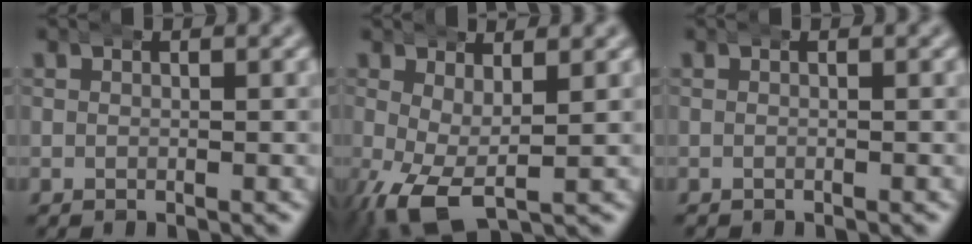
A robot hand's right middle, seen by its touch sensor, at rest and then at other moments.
{"total": 5.5, "force": [-1.7, 2.7, 4.4], "torque": [-0.108, -0.037, -0.009]}
{"total": 0.0}